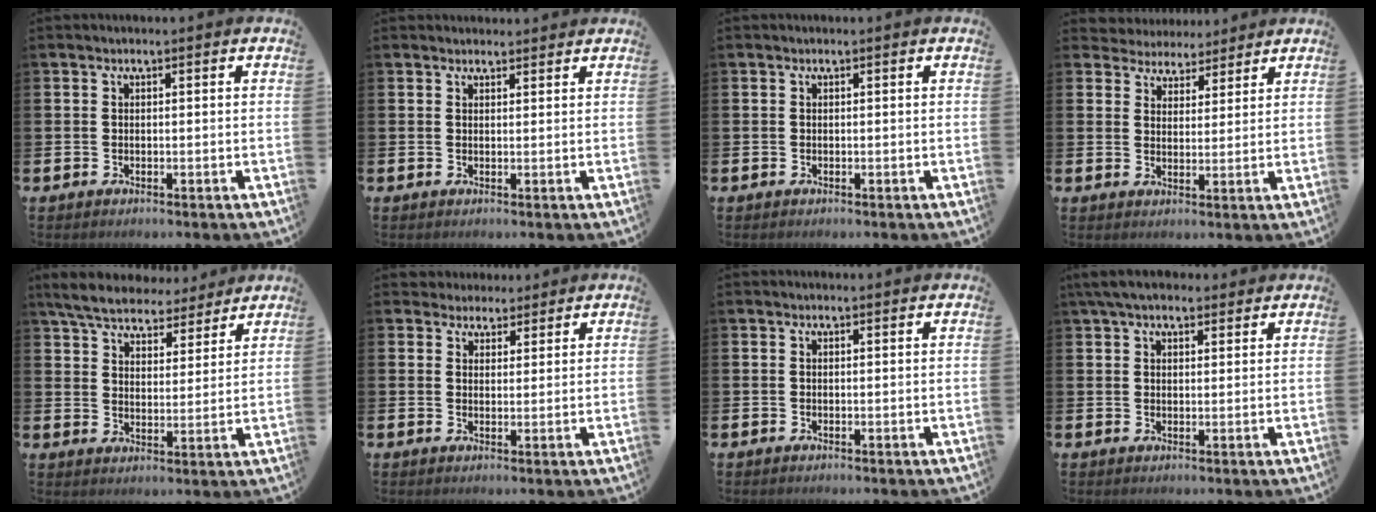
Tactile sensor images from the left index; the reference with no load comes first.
{"total": 1.5, "force": [1.4, 0.4, -0.1], "torque": [0.010, -0.004, 0.025]}
{"total": 0.0}
{"total": 4.2, "force": [3.9, 1.4, -0.9], "torque": [-0.007, -0.025, 0.070]}
{"total": 6.9, "force": [6.4, 1.9, 1.5], "torque": [-0.052, -0.037, 0.114]}
{"total": 3.2, "force": [2.8, 1.5, -0.3], "torque": [0.007, -0.015, 0.048]}
{"total": 0.0}
{"total": 4.8, "force": [4.1, 1.8, 1.8], "torque": [-0.043, -0.006, 0.076]}